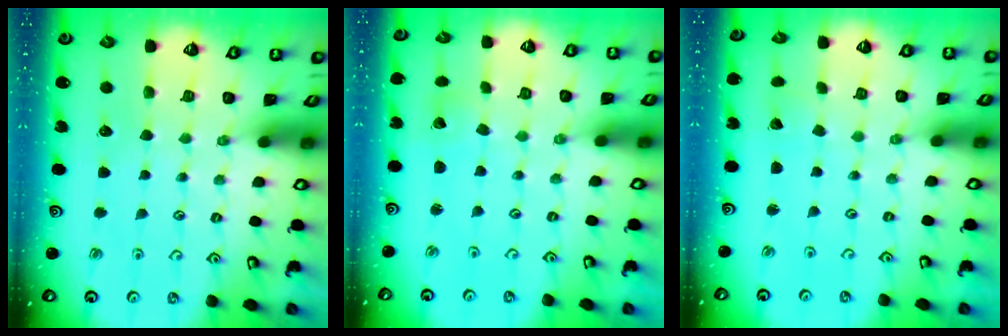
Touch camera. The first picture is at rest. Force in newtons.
{"total": 1.6, "press": 1.6, "slide": 0.2}
{"total": 0.9, "press": 0.9, "slide": 0.1}